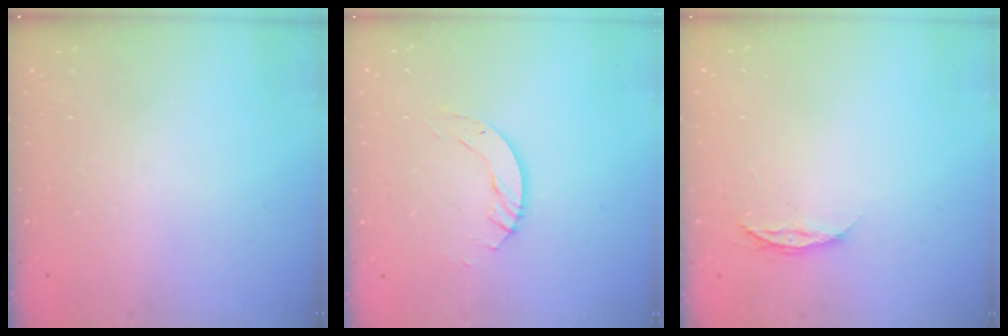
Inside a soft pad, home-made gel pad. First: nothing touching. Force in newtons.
{"total": 5.6, "press": 5.5, "slide": 0.5}
{"total": 4.9, "press": 4.9, "slide": 0.6}